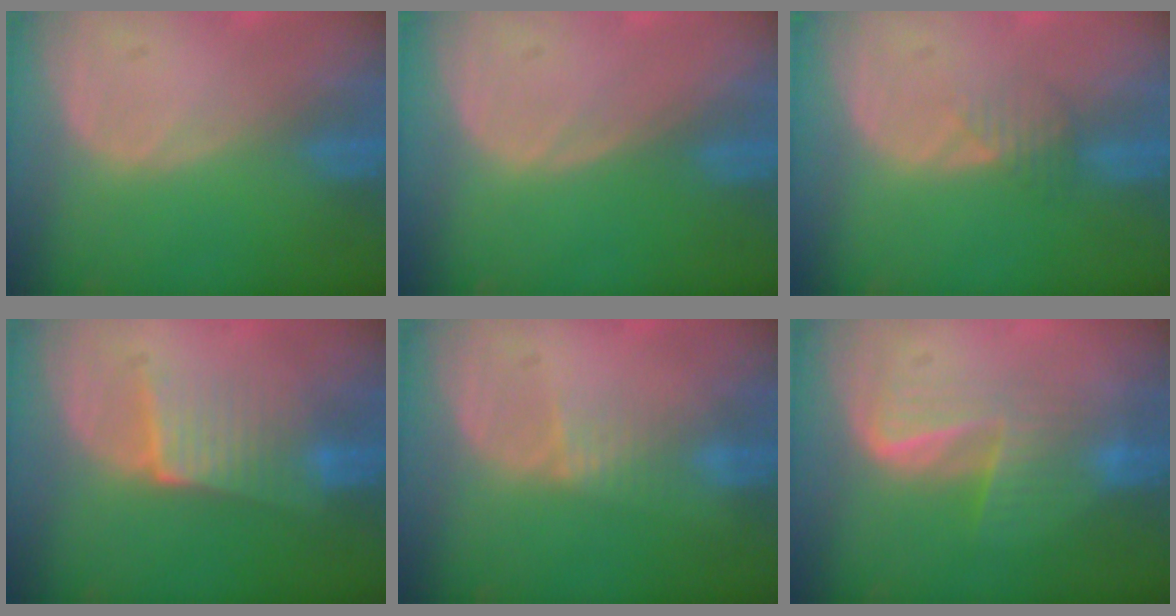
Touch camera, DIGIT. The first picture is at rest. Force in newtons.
{"total": 0.0}
{"total": 2.1, "press": 2.1, "slide": 0.2}
{"total": 6.4, "press": 5.6, "slide": 3.1}
{"total": 2.3, "press": 2.1, "slide": 1.0}
{"total": 5.9, "press": 5.4, "slide": 2.3}